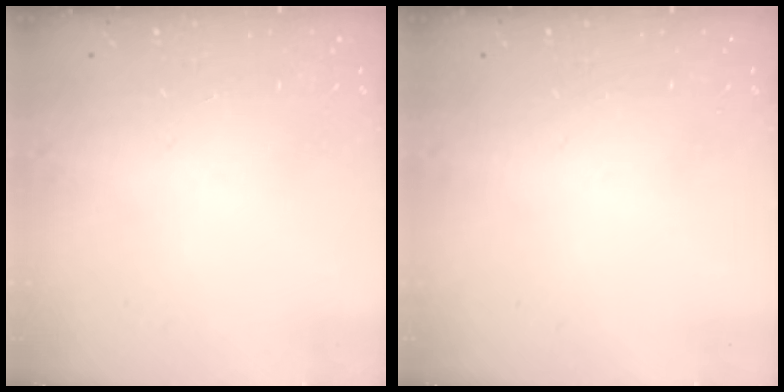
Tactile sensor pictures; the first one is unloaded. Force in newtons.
{"total": 0.0}